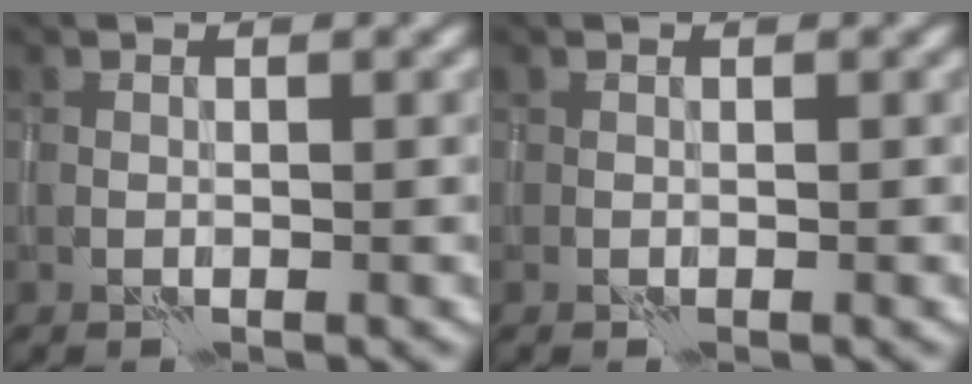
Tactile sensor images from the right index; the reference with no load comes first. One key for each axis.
{"total": 0.0}